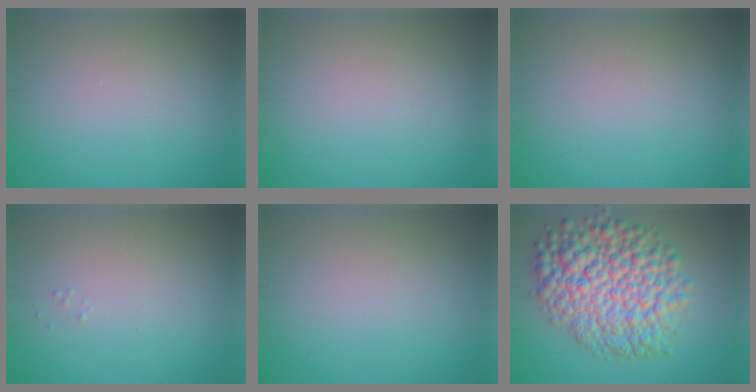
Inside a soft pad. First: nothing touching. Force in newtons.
{"total": 0.0}
{"total": 0.0}
{"total": 0.0}
{"total": 0.0}
{"total": 10.2, "press": 10.2, "slide": 0.3}